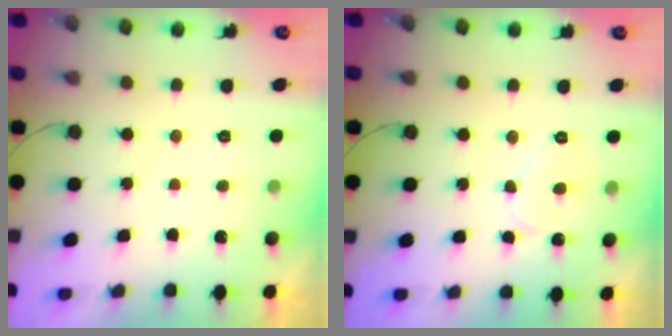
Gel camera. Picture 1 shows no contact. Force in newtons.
{"total": 7.8, "press": 7.7, "slide": 0.7}